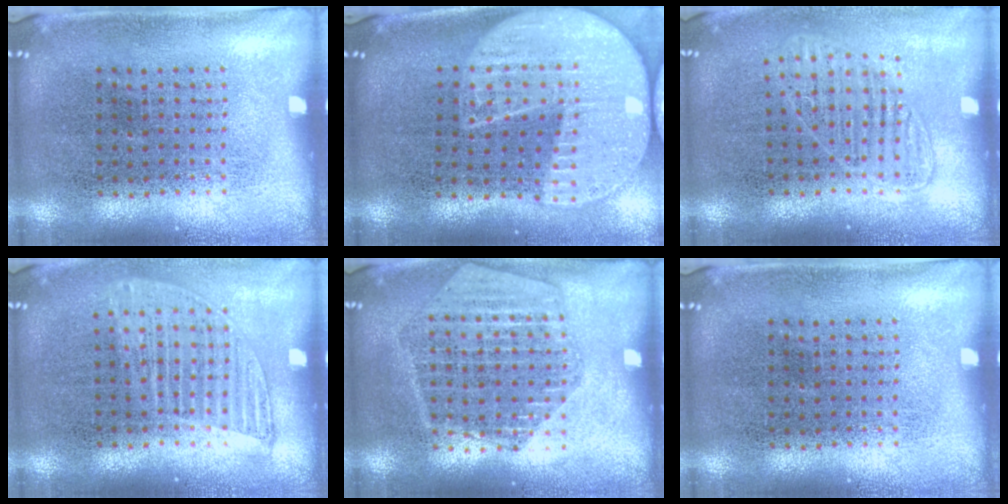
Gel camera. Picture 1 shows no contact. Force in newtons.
{"total": 2.3, "press": 2.0, "slide": 1.1}
{"total": 1.4, "press": 1.2, "slide": 0.7}
{"total": 1.3, "press": 1.1, "slide": 0.6}
{"total": 1.7, "press": 1.6, "slide": 0.5}
{"total": 0.0}